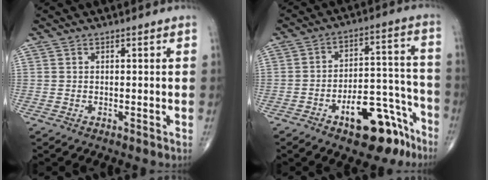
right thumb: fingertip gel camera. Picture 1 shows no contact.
{"total": 15.4, "force": [-9.2, 6.9, 10.2], "torque": [-0.106, 0.087, -0.130]}